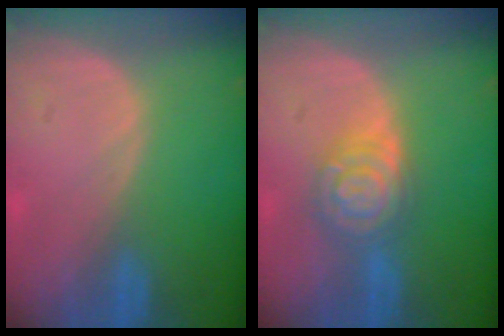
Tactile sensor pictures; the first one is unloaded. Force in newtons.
{"total": 6.5, "press": 6.5, "slide": 0.5}